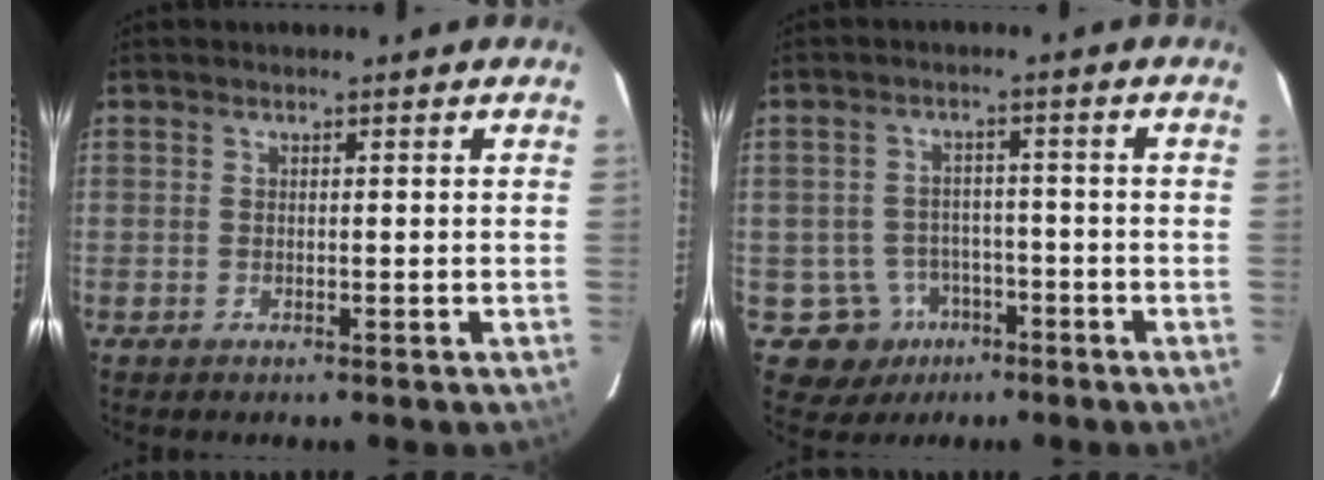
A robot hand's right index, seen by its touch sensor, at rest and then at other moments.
{"total": 6.6, "force": [-2.7, 6.0, 0.2], "torque": [-0.003, 0.012, -0.033]}